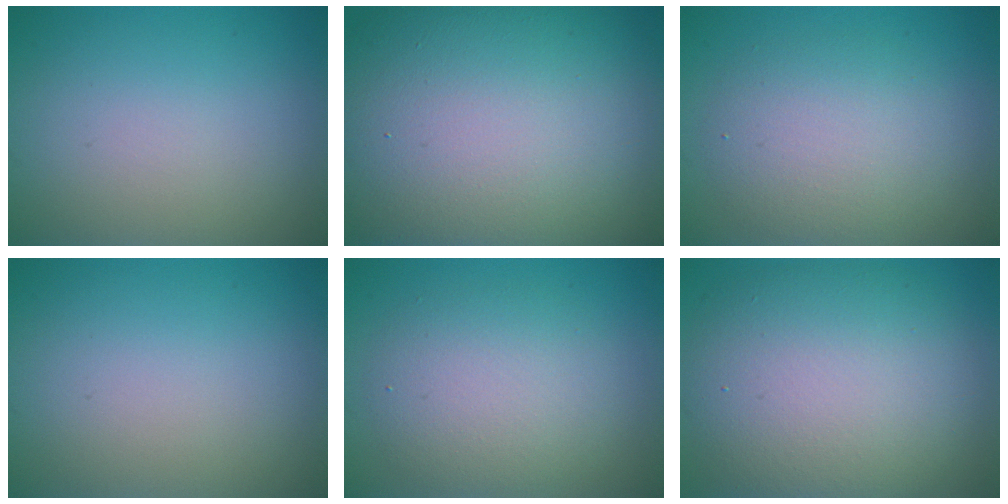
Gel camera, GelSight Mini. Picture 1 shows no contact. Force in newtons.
{"total": 18.9, "press": 18.8, "slide": 1.2}
{"total": 4.6, "press": 4.6, "slide": 0.3}
{"total": 0.0}
{"total": 4.9, "press": 4.8, "slide": 0.4}
{"total": 10.7, "press": 10.7, "slide": 0.5}